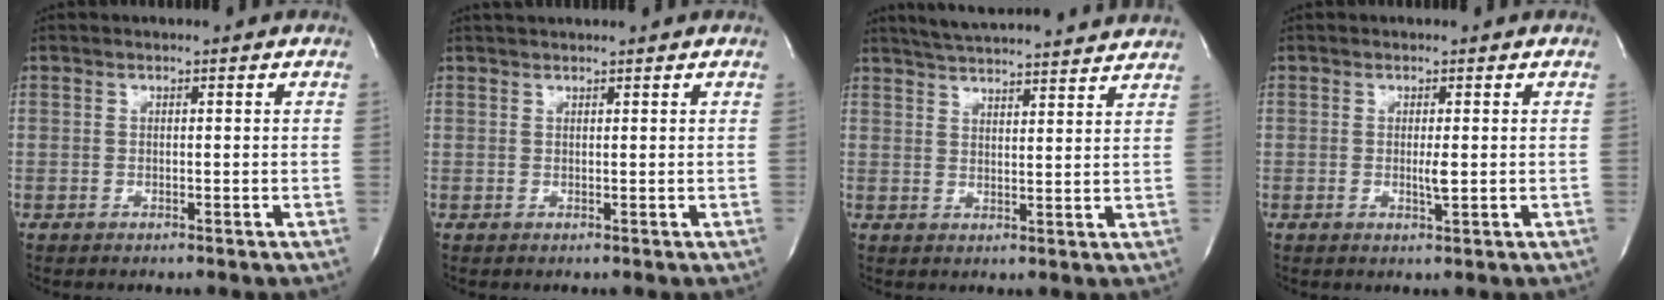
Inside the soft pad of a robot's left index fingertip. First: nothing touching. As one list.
[{"total": 1.5, "force": [1.4, -0.2, 0.4], "torque": [-0.003, 0.017, 0.028]}, {"total": 17.1, "force": [16.0, 1.0, 5.9], "torque": [-0.098, 0.011, 0.214]}, {"total": 1.5, "force": [-0.2, 0.1, 1.5], "torque": [-0.029, -0.007, -0.003]}]